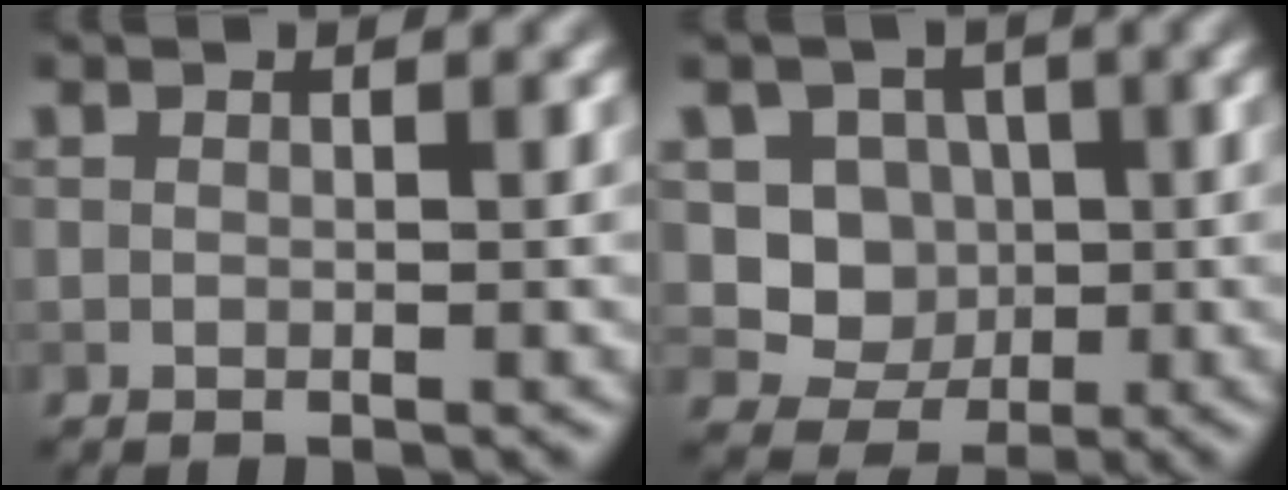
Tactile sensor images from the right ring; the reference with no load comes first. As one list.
[{"total": 4.5, "force": [0.4, 4.1, 1.7], "torque": [-0.011, -0.004, -0.011]}]